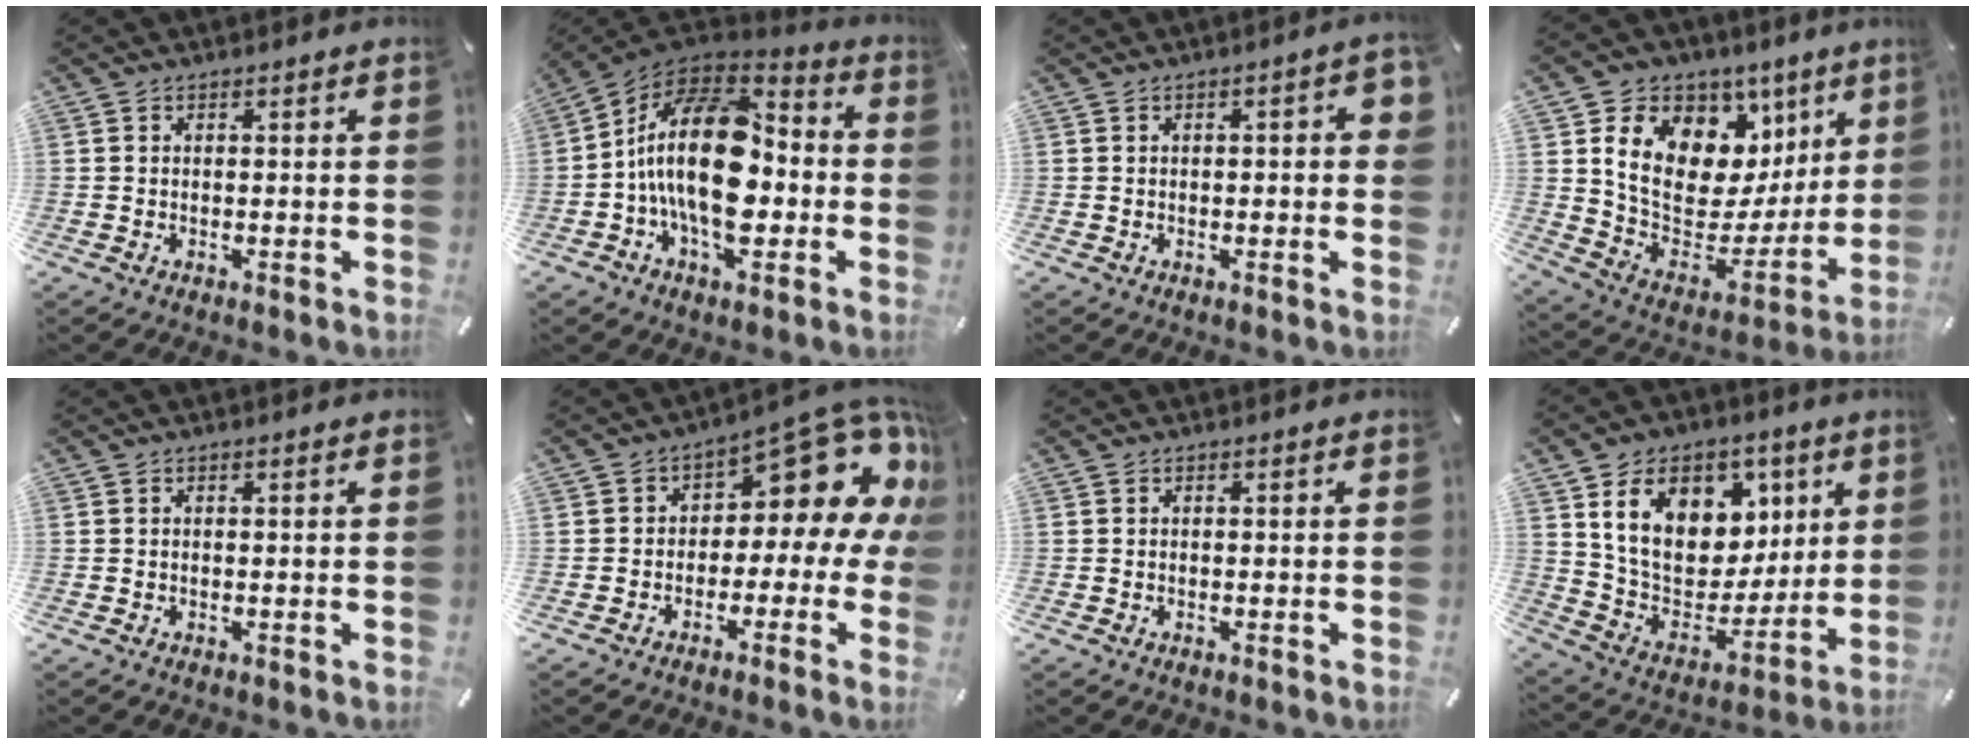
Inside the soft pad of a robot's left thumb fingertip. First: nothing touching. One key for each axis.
{"total": 22.6, "fx": -1.2, "fy": 12.9, "fz": 18.5, "tx": -0.357, "ty": 0.003, "tz": -0.023}
{"total": 4.0, "fx": 0.1, "fy": 1.5, "fz": 3.6, "tx": -0.049, "ty": 0.004, "tz": -0.001}
{"total": 16.3, "fx": 6.9, "fy": 12.0, "fz": 8.5, "tx": -0.122, "ty": -0.062, "tz": 0.130}
{"total": 0.0}
{"total": 13.2, "fx": 7.7, "fy": 6.1, "fz": 8.8, "tx": -0.111, "ty": -0.070, "tz": 0.123}
{"total": 0.0}
{"total": 18.4, "fx": 7.5, "fy": 13.7, "fz": 9.7, "tx": -0.162, "ty": -0.025, "tz": 0.146}